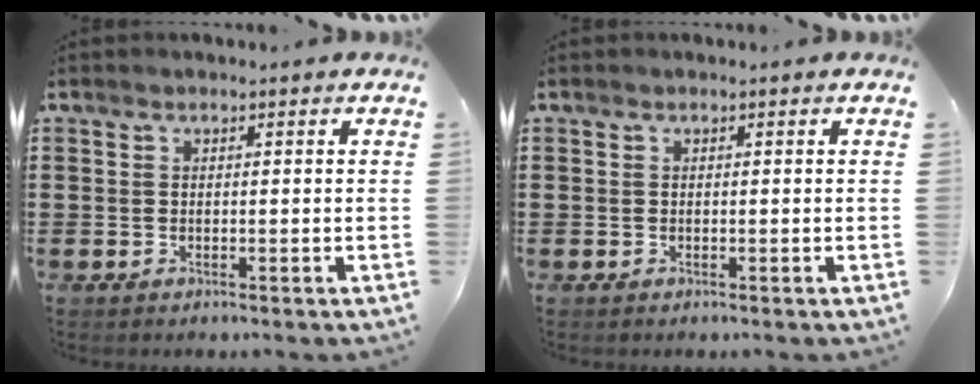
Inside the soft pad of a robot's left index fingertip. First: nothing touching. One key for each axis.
{"total": 0.0}